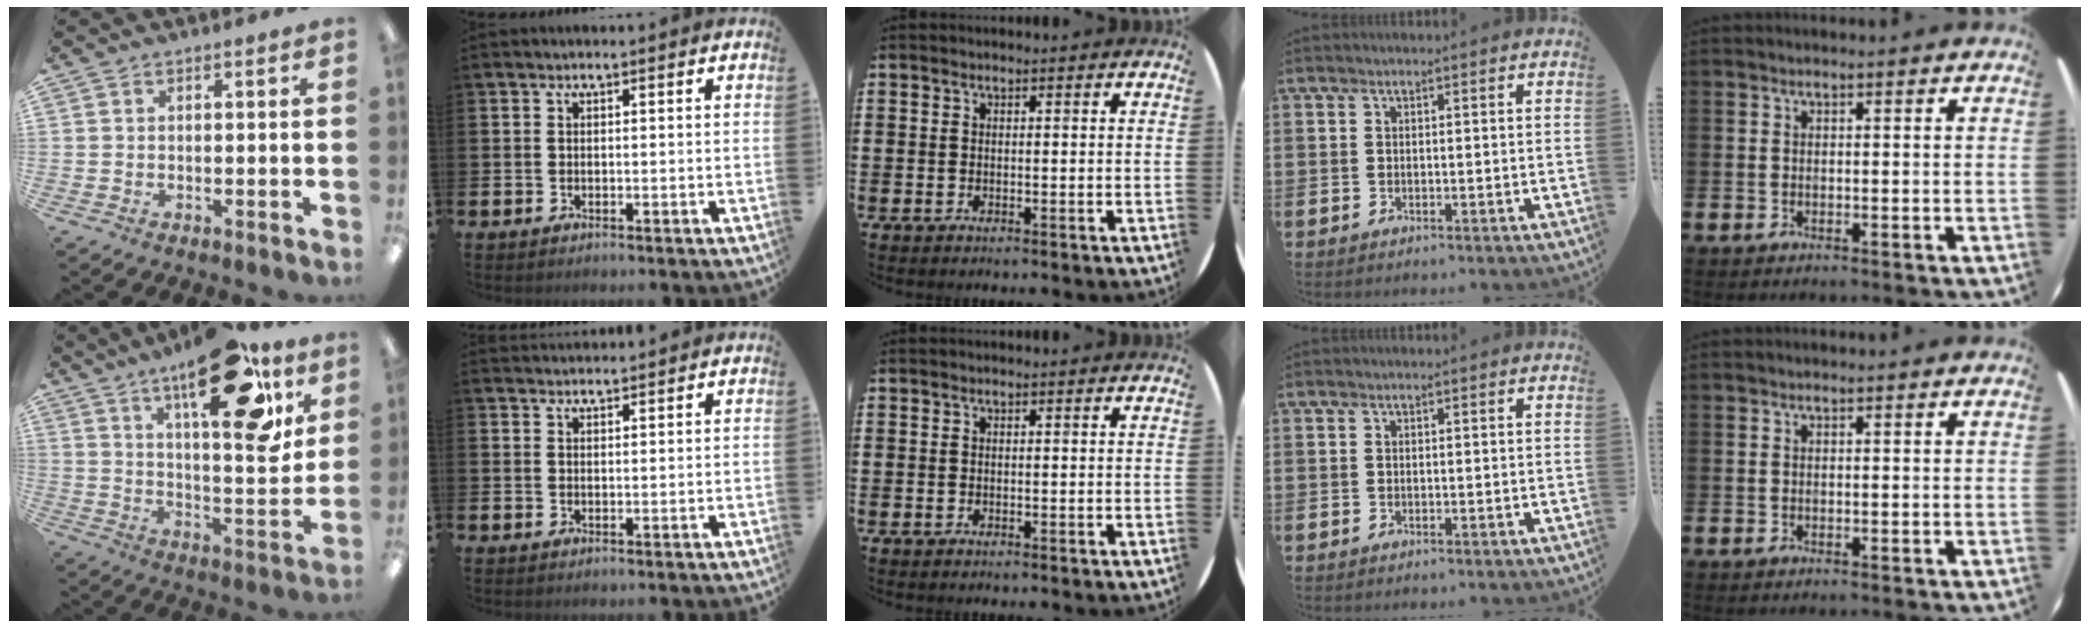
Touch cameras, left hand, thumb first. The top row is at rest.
{"thumb": {"total": 23.7, "force": [14.2, 8.3, 17.1], "torque": [-0.245, -0.077, 0.221]}, "index": {"total": 1.8, "force": [1.8, 0.3, 0.0], "torque": [0.006, -0.008, 0.031]}}